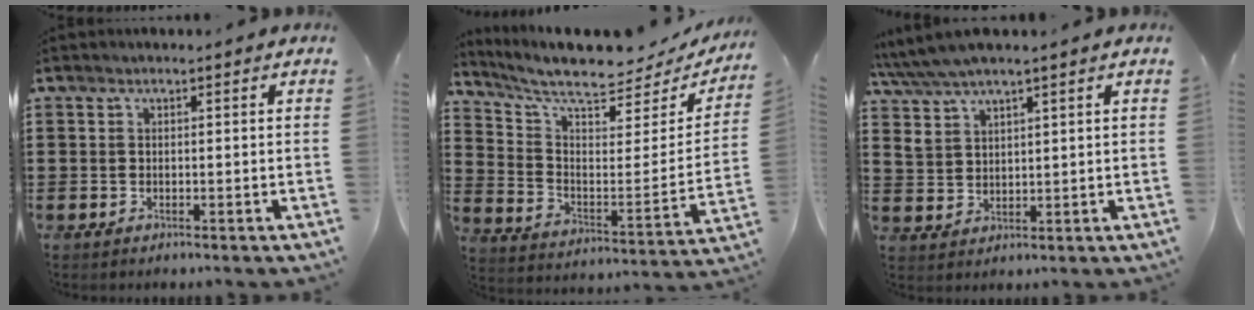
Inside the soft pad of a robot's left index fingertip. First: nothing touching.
{"total": 8.5, "force": [7.3, 1.3, 4.1], "torque": [-0.105, -0.059, 0.122]}
{"total": 4.1, "force": [3.2, 1.3, 2.1], "torque": [-0.053, 0.000, 0.057]}